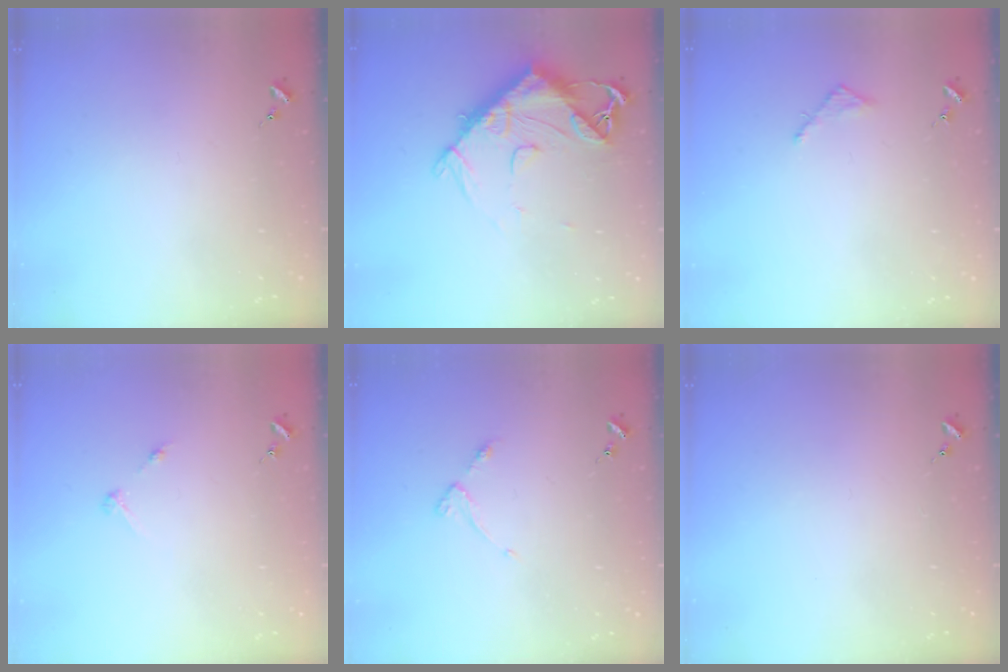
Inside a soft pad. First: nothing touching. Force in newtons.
{"total": 13.6, "press": 13.5, "slide": 1.4}
{"total": 2.5, "press": 2.5, "slide": 0.2}
{"total": 2.8, "press": 2.8, "slide": 0.3}
{"total": 4.0, "press": 3.9, "slide": 0.5}
{"total": 0.0}